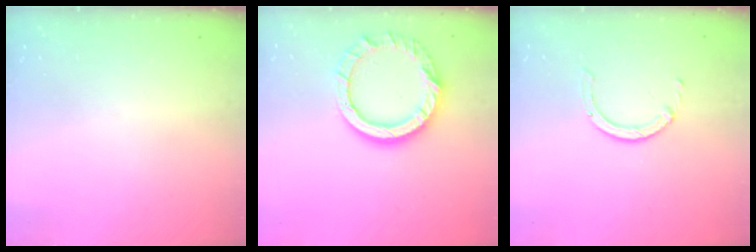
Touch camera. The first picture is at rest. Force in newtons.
{"total": 13.3, "press": 13.3, "slide": 1.3}
{"total": 2.3, "press": 2.3, "slide": 0.3}